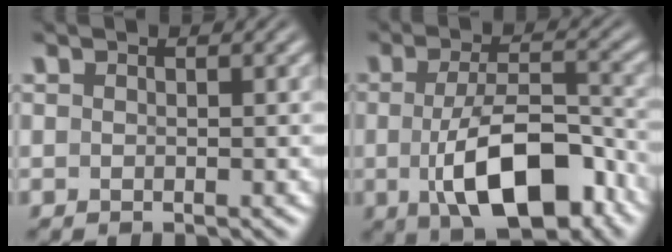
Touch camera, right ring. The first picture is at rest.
{"total": 8.7, "force": [-3.2, 3.4, 7.3], "torque": [-0.116, -0.019, -0.041]}